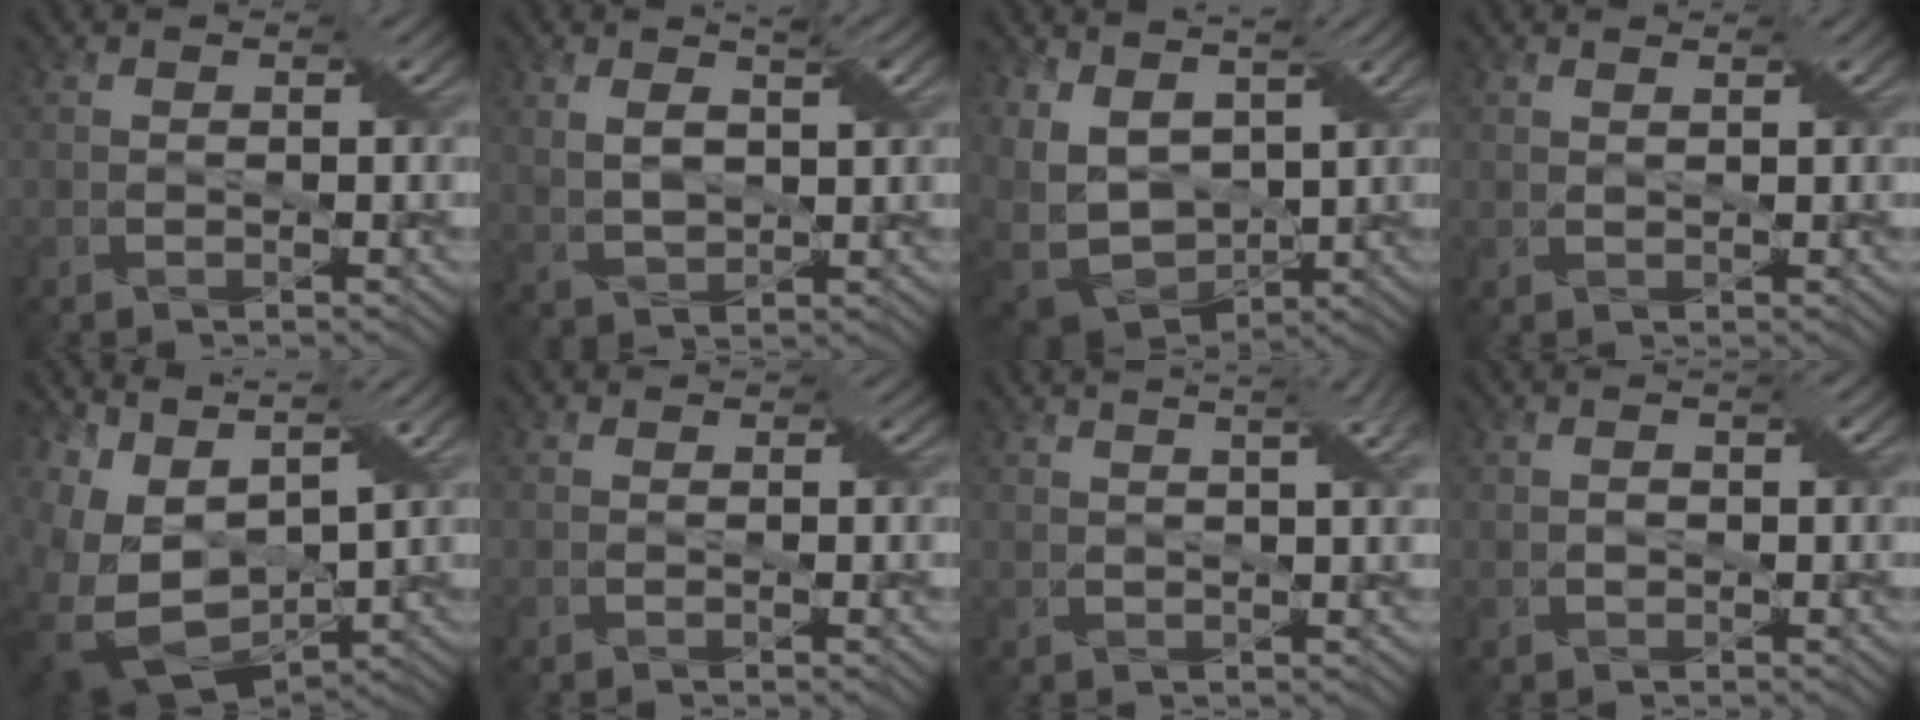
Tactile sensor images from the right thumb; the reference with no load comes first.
{"total": 4.7, "force": [2.0, 1.8, 3.8], "torque": [-0.082, 0.000, 0.043]}
{"total": 10.3, "force": [1.7, 6.8, 7.5], "torque": [-0.200, -0.002, 0.040]}
{"total": 0.8, "force": [0.7, -0.1, 0.3], "torque": [-0.012, 0.002, 0.013]}
{"total": 16.1, "force": [2.8, 10.0, 12.3], "torque": [-0.295, 0.012, 0.098]}
{"total": 0.6, "force": [0.1, 0.6, 0.0], "torque": [0.003, -0.003, -0.001]}
{"total": 6.1, "force": [3.4, 1.4, 4.8], "torque": [-0.061, 0.031, 0.029]}
{"total": 1.5, "force": [0.1, 0.8, 1.3], "torque": [-0.022, 0.005, 0.003]}